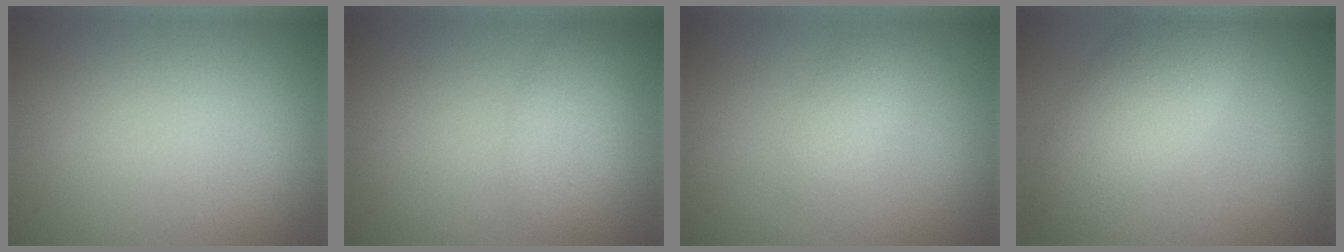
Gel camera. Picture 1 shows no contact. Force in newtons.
{"total": 2.2, "press": 2.2, "slide": 0.1}
{"total": 1.5, "press": 1.5, "slide": 0.1}
{"total": 5.7, "press": 5.7, "slide": 0.3}